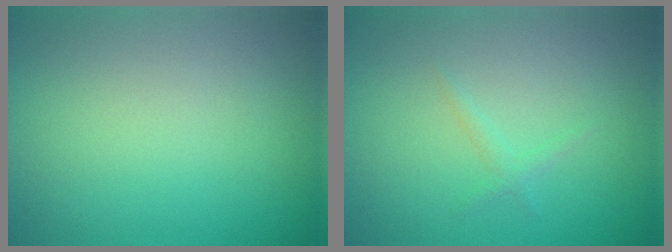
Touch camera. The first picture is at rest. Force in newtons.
{"total": 0.7, "press": 0.7, "slide": 0.1}